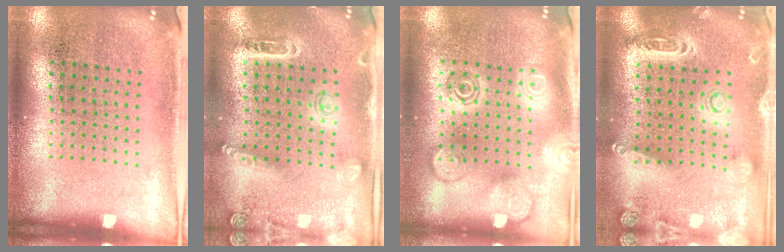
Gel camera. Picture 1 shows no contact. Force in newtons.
{"total": 1.6, "press": 1.5, "slide": 0.5}
{"total": 2.7, "press": 2.7, "slide": 0.3}
{"total": 2.3, "press": 2.1, "slide": 0.9}